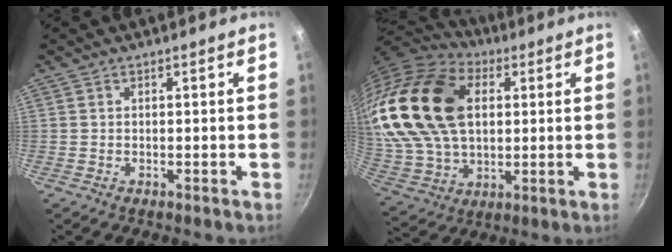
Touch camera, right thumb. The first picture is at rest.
{"total": 26.2, "force": [7.0, 16.9, 18.8], "torque": [-0.356, -0.008, 0.133]}